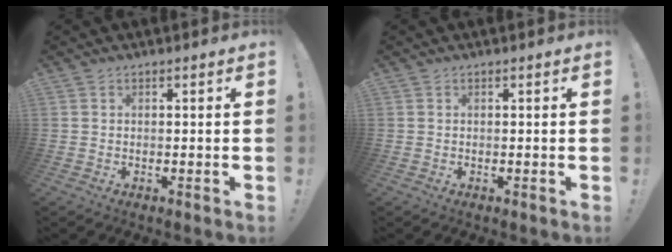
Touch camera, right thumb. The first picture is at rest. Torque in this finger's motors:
{"motor_torque": [0.00, 0.00, 0.00, 0.00, 0.00]}